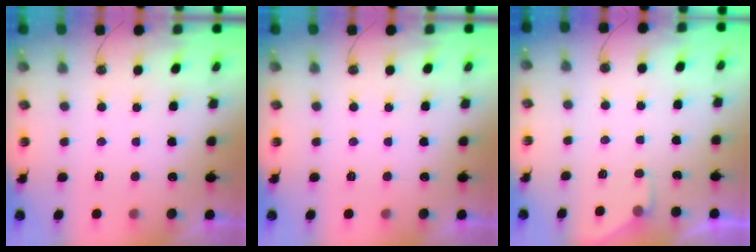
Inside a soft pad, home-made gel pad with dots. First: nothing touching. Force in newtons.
{"total": 0.0}
{"total": 1.9, "press": 1.9, "slide": 0.3}